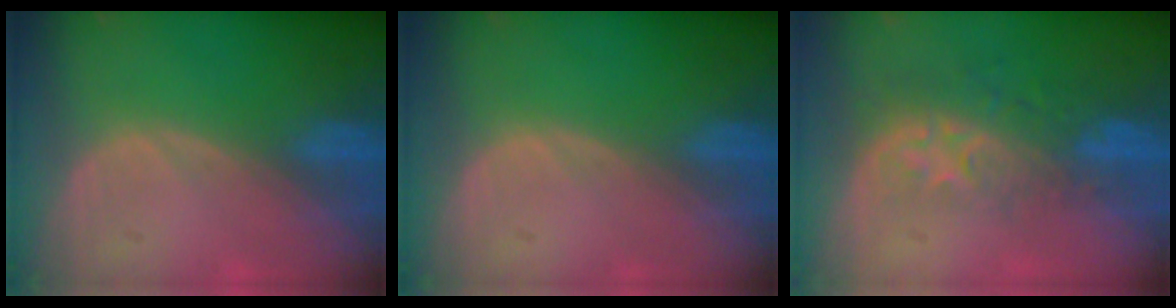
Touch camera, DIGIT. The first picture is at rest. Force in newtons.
{"total": 0.0}
{"total": 8.7, "press": 7.2, "slide": 5.0}